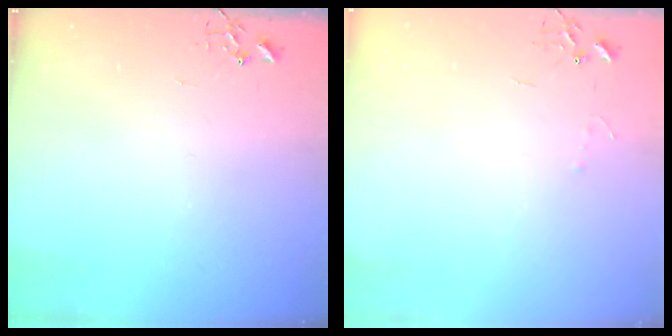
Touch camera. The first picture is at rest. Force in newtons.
{"total": 3.4, "press": 3.4, "slide": 0.5}